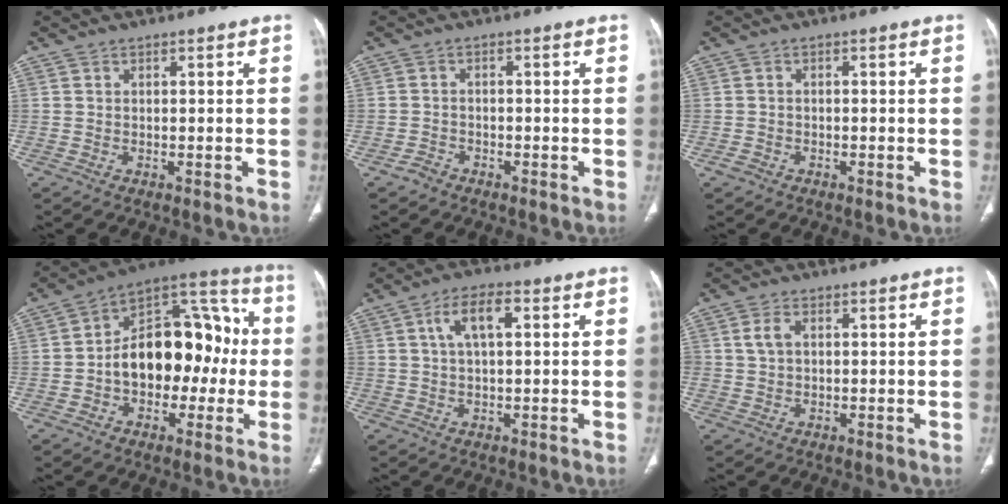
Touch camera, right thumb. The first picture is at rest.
{"total": 1.9, "force": [-1.5, 1.1, 0.3], "torque": [-0.012, 0.009, -0.028]}
{"total": 1.5, "force": [-0.9, 1.0, 0.4], "torque": [-0.012, 0.005, -0.018]}
{"total": 20.6, "force": [-1.3, 13.0, 16.0], "torque": [-0.200, 0.058, -0.023]}
{"total": 6.5, "force": [1.8, 2.7, 5.7], "torque": [-0.107, 0.011, 0.033]}
{"total": 2.8, "force": [0.7, 1.9, 1.9], "torque": [-0.037, 0.005, 0.016]}